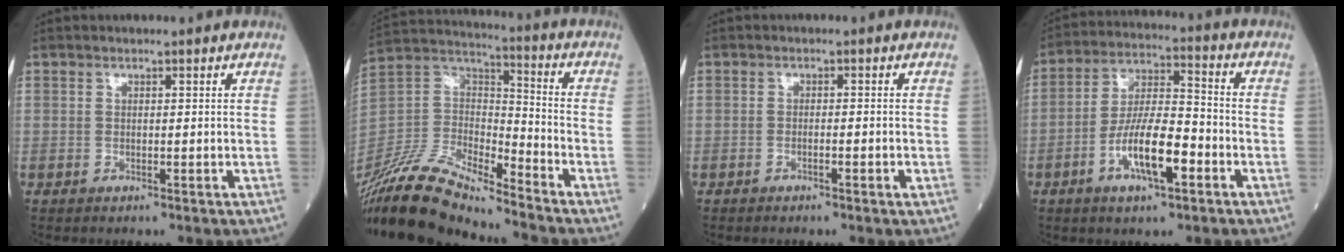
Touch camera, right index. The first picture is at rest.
{"total": 16.3, "force": [-14.8, 2.4, 6.5], "torque": [-0.129, 0.023, -0.283]}
{"total": 1.4, "force": [-0.6, 0.1, 1.2], "torque": [-0.022, 0.003, -0.008]}
{"total": 10.7, "force": [-4.3, 2.7, 9.4], "torque": [-0.184, 0.004, -0.077]}